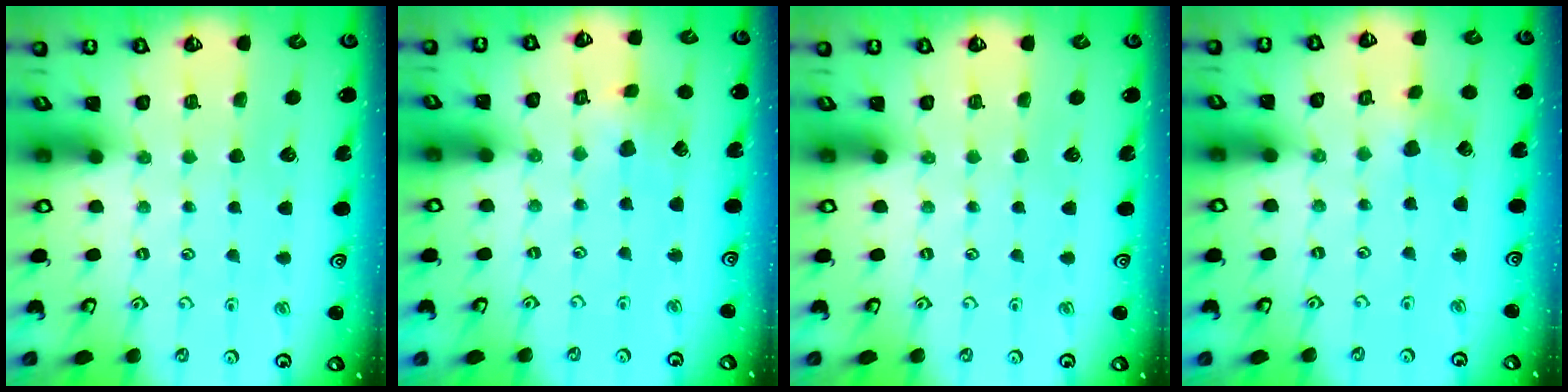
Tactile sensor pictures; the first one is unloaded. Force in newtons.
{"total": 3.1, "press": 3.1, "slide": 0.2}
{"total": 0.0}
{"total": 2.5, "press": 2.4, "slide": 0.7}